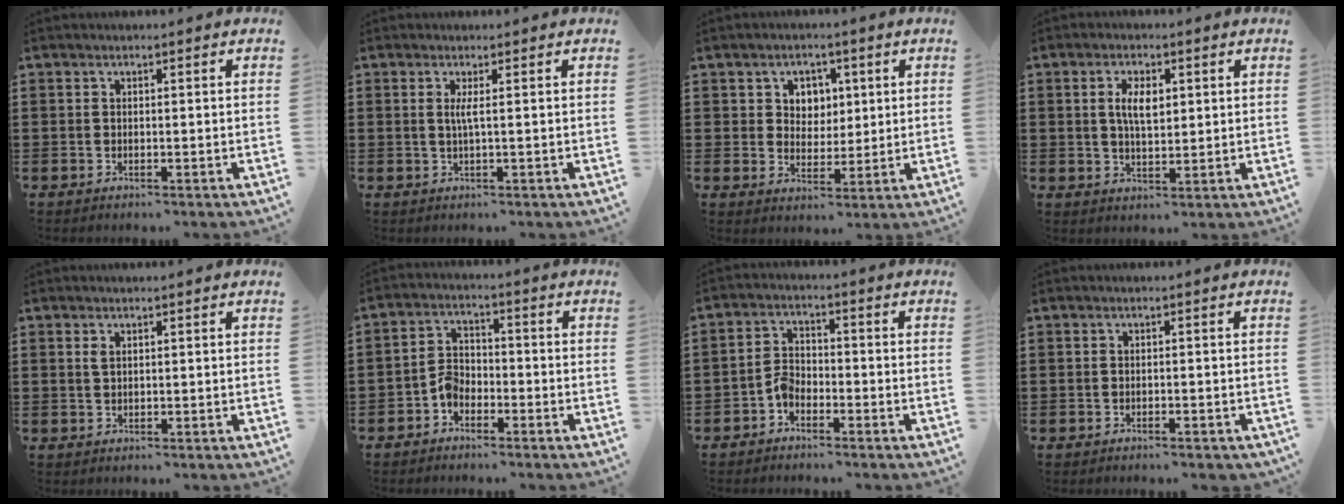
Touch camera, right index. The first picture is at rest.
{"total": 1.8, "force": [0.2, -0.1, 1.8], "torque": [-0.036, -0.004, 0.002]}
{"total": 4.1, "force": [1.5, 3.6, 1.0], "torque": [-0.029, 0.012, 0.024]}
{"total": 4.8, "force": [1.1, 2.2, 4.1], "torque": [-0.078, 0.005, 0.015]}
{"total": 1.2, "force": [0.5, 0.6, 0.9], "torque": [-0.021, 0.003, 0.008]}
{"total": 3.5, "force": [-2.1, 2.3, 1.5], "torque": [-0.048, 0.004, -0.047]}
{"total": 3.0, "force": [-1.9, 1.8, 1.5], "torque": [-0.039, 0.006, -0.042]}
{"total": 0.9, "force": [-0.9, 0.1, 0.3], "torque": [-0.010, -0.003, -0.017]}